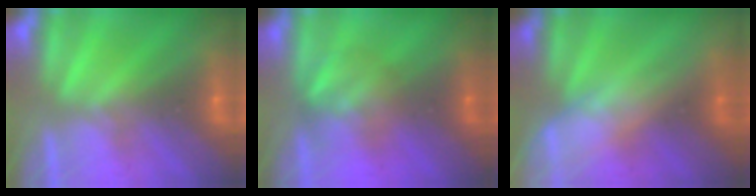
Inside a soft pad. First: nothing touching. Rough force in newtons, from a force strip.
{"total": 2.5}
{"total": 2.9}